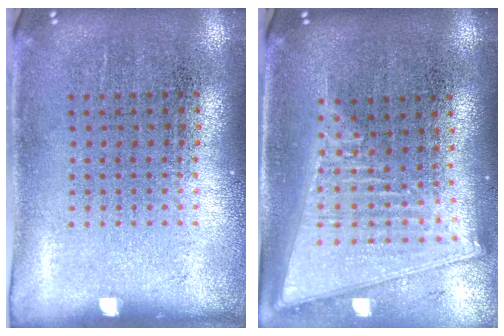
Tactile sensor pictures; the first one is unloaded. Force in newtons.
{"total": 2.1, "press": 1.8, "slide": 1.1}